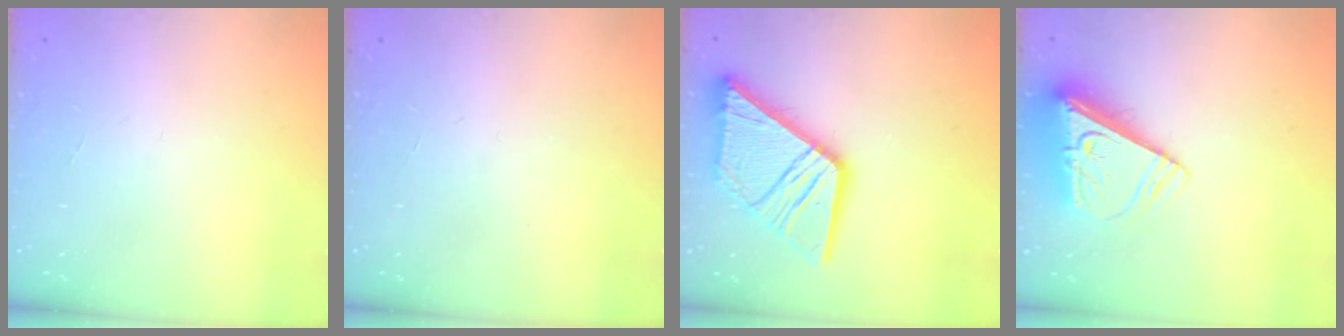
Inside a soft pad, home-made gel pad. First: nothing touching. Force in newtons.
{"total": 0.0}
{"total": 19.7, "press": 19.6, "slide": 2.3}
{"total": 9.9, "press": 9.9, "slide": 1.3}